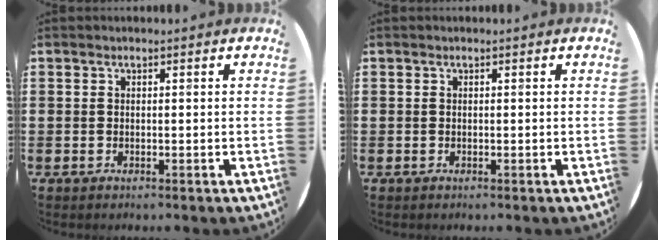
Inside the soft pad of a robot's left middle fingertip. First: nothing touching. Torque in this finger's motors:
{"motor_torque": [0.00, 0.00, -0.04, 0.00]}